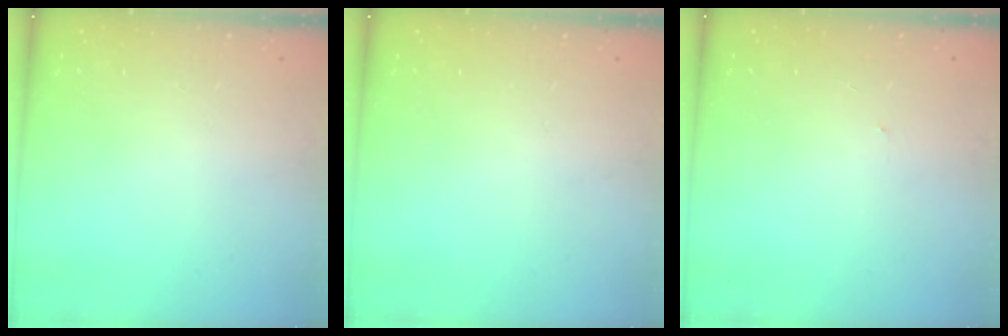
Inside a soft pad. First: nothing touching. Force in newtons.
{"total": 0.0}
{"total": 0.6, "press": 0.6, "slide": 0.1}